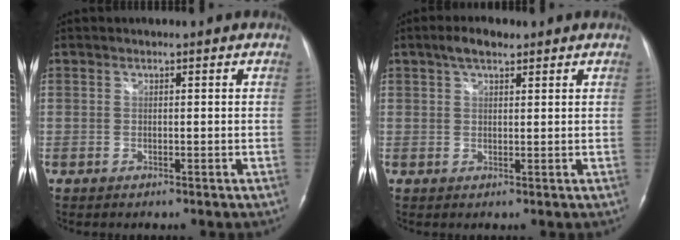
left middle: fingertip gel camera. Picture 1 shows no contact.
{"total": 3.7, "force": [2.6, 1.3, 2.3], "torque": [-0.050, 0.009, 0.046]}